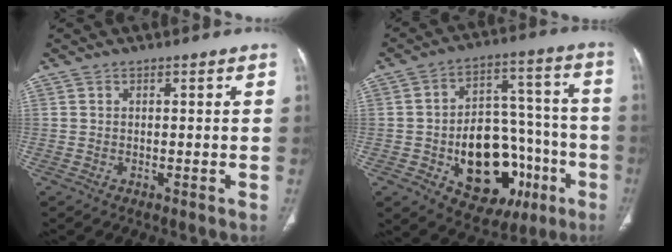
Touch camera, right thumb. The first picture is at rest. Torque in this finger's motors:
{"motor_torque": [3.20, 1.81, 1.19, -0.58, 0.32]}